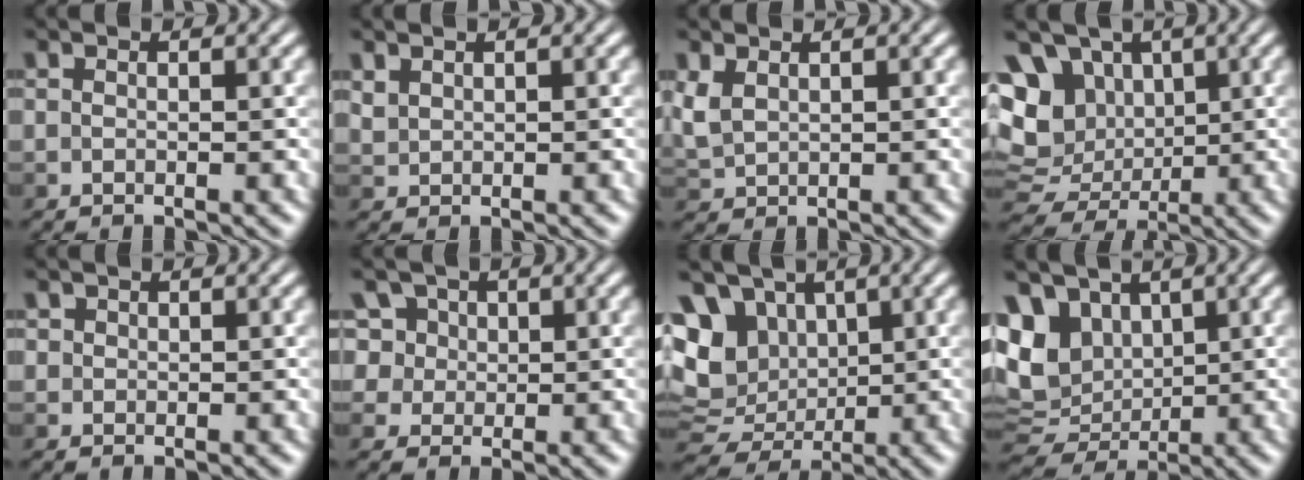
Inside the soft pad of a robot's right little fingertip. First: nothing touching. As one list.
[{"total": 1.5, "force": [0.9, 1.0, 0.7], "torque": [-0.026, -0.002, 0.022]}, {"total": 3.0, "force": [0.9, 1.9, 2.1], "torque": [-0.063, -0.002, 0.020]}, {"total": 11.9, "force": [2.8, 9.6, 6.6], "torque": [-0.145, 0.018, 0.048]}, {"total": 0.6, "force": [0.2, 0.5, -0.1], "torque": [-0.002, -0.005, 0.000]}, {"total": 9.2, "force": [5.5, 6.3, 3.9], "torque": [-0.098, 0.019, 0.082]}, {"total": 10.1, "force": [2.7, 7.5, 6.2], "torque": [-0.140, 0.015, 0.051]}, {"total": 9.2, "force": [2.8, 6.5, 5.9], "torque": [-0.145, 0.002, 0.053]}]